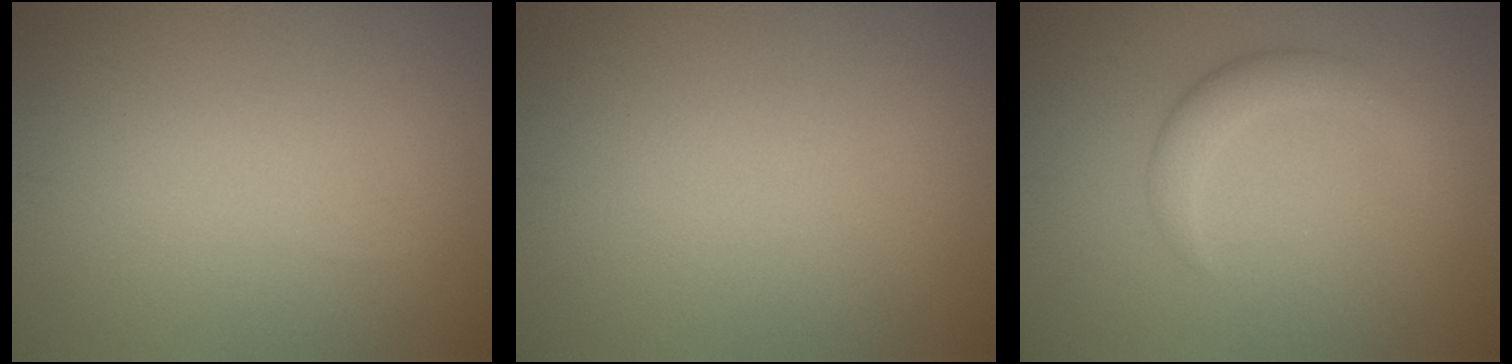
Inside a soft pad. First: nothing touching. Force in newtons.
{"total": 0.0}
{"total": 2.6, "press": 2.6, "slide": 0.0}